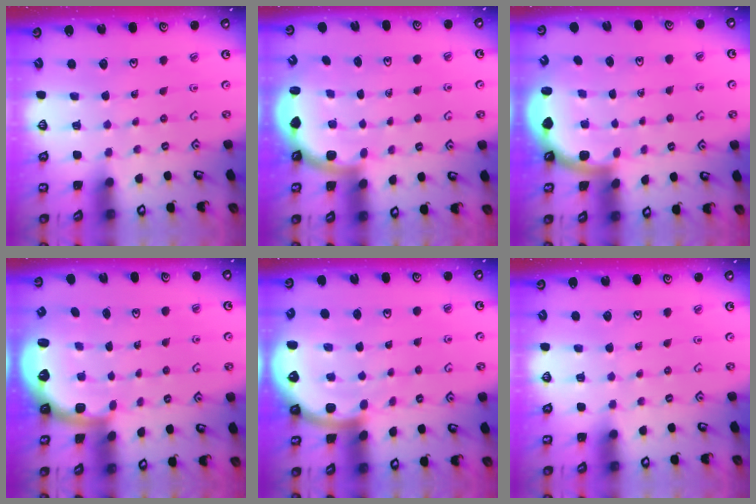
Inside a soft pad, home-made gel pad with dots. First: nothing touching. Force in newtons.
{"total": 2.5, "press": 2.5, "slide": 0.6}
{"total": 1.8, "press": 1.8, "slide": 0.1}
{"total": 2.1, "press": 2.0, "slide": 0.8}
{"total": 5.4, "press": 5.4, "slide": 0.9}
{"total": 0.0}